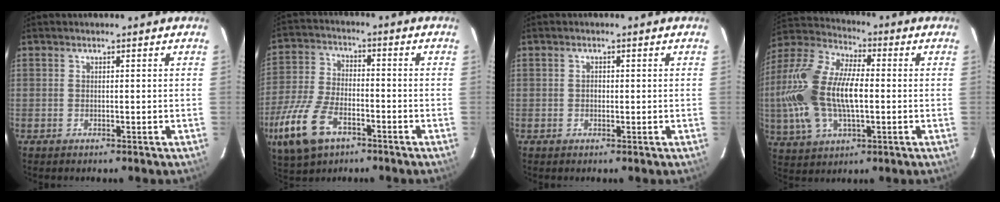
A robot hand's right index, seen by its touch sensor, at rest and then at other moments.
{"total": 15.2, "force": [-7.9, 8.1, 10.1], "torque": [-0.242, -0.020, -0.148]}
{"total": 0.9, "force": [0.0, 0.8, 0.3], "torque": [-0.004, 0.003, -0.001]}
{"total": 19.1, "force": [-1.2, 9.7, 16.4], "torque": [-0.348, 0.009, -0.021]}